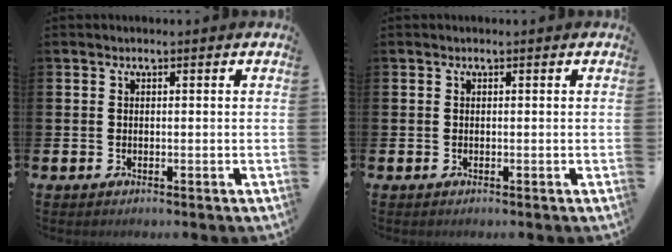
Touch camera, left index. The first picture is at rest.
{"total": 0.0}